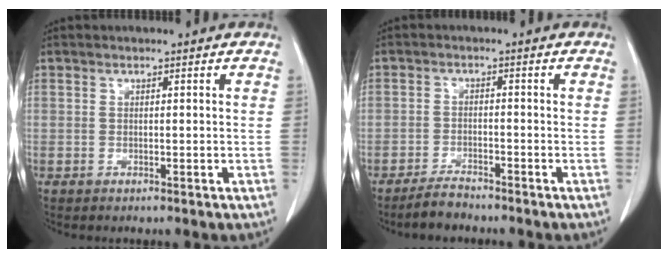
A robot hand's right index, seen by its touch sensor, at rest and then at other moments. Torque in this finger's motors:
{"motor_torque": [-1.01, 0.25, -0.43, -0.14]}